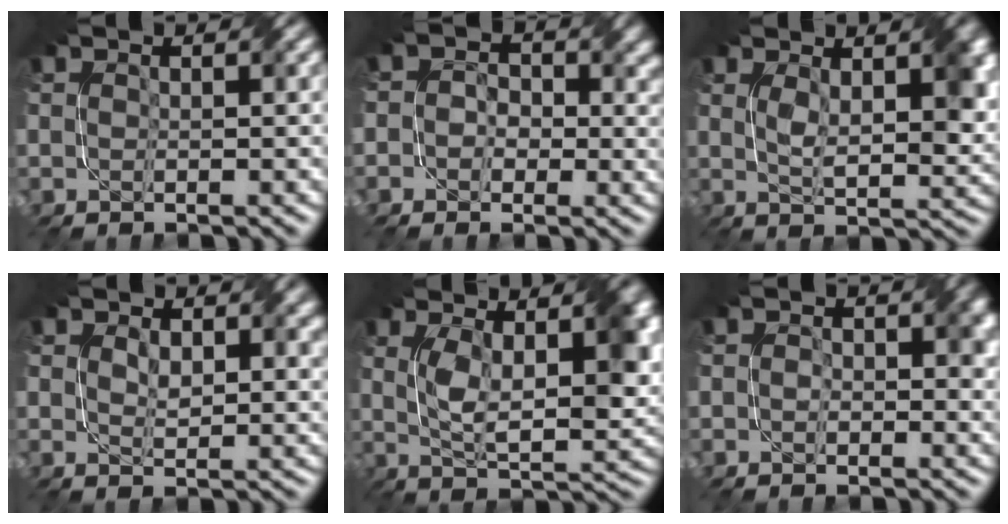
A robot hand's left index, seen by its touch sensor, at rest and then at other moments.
{"total": 4.3, "force": [0.7, 3.7, 2.1], "torque": [-0.013, 0.007, -0.023]}
{"total": 6.1, "force": [1.9, 2.4, 5.3], "torque": [-0.088, -0.005, 0.039]}
{"total": 3.1, "force": [1.3, 1.9, 2.1], "torque": [-0.039, -0.004, 0.026]}
{"total": 8.4, "force": [2.2, 3.3, 7.4], "torque": [-0.128, -0.008, 0.041]}
{"total": 2.5, "force": [0.3, 1.7, 1.9], "torque": [-0.020, -0.001, -0.002]}